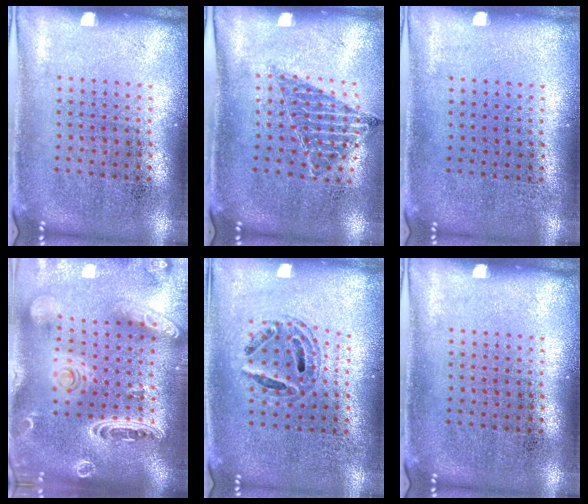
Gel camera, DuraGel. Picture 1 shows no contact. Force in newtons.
{"total": 0.9, "press": 0.8, "slide": 0.2}
{"total": 0.0}
{"total": 3.7, "press": 2.9, "slide": 2.3}
{"total": 0.7, "press": 0.7, "slide": 0.3}
{"total": 0.0}